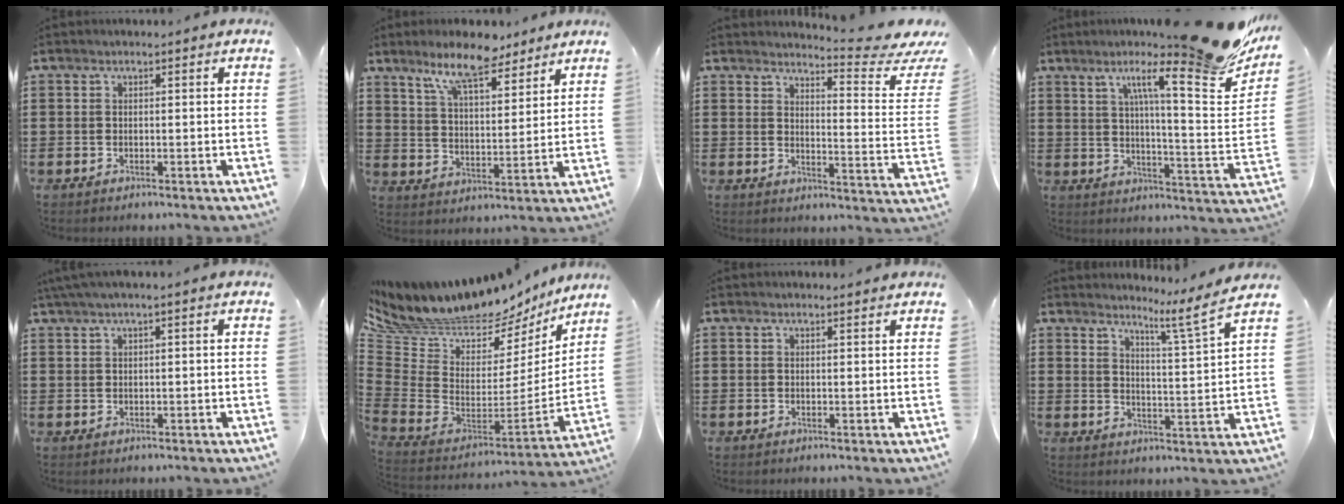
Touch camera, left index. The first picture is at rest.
{"total": 9.8, "force": [8.2, 2.2, 4.9], "torque": [-0.102, -0.032, 0.146]}
{"total": 5.6, "force": [4.8, -0.1, 2.7], "torque": [-0.046, -0.048, 0.072]}
{"total": 15.2, "force": [9.9, 1.3, 11.5], "torque": [-0.180, -0.072, 0.142]}
{"total": 1.5, "force": [0.7, -0.1, 1.3], "torque": [-0.024, -0.002, 0.013]}
{"total": 7.5, "force": [6.7, 2.6, 2.1], "torque": [-0.084, -0.067, 0.117]}
{"total": 0.8, "force": [0.8, 0.0, 0.0], "torque": [-0.003, -0.001, 0.015]}
{"total": 5.8, "force": [4.6, -1.0, 3.3], "torque": [-0.058, -0.039, 0.065]}